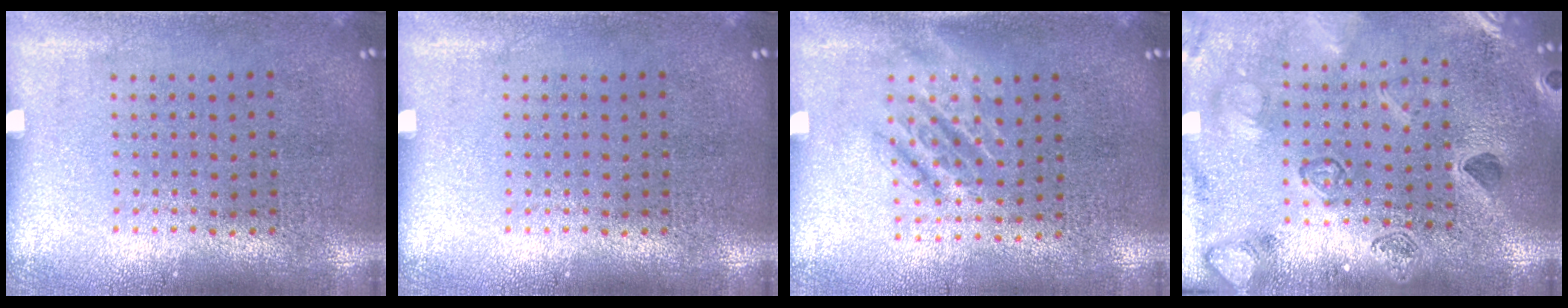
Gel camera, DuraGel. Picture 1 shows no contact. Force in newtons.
{"total": 0.0}
{"total": 1.4, "press": 1.2, "slide": 0.7}
{"total": 2.3, "press": 2.3, "slide": 0.2}